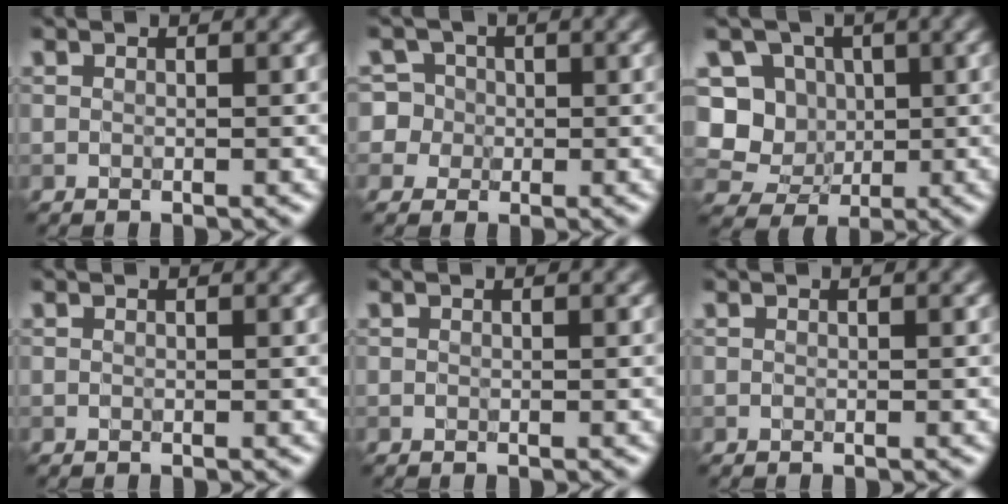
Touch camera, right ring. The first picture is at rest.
{"total": 5.7, "force": [0.7, 5.4, 1.6], "torque": [-0.021, 0.040, -0.013]}
{"total": 7.9, "force": [0.4, 7.4, 2.9], "torque": [-0.052, 0.027, -0.026]}
{"total": 0.0}
{"total": 0.0}
{"total": 0.0}